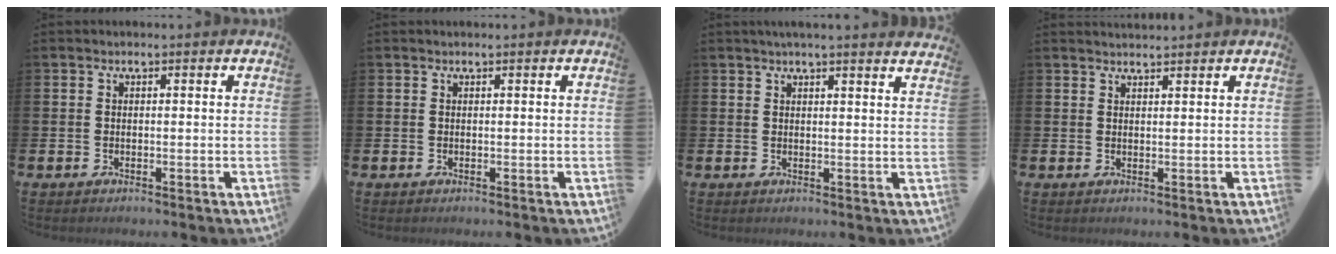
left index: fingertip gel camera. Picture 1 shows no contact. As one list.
[{"total": 0.0}, {"total": 2.8, "force": [2.7, -0.5, 0.4], "torque": [-0.008, -0.016, 0.048]}, {"total": 1.5, "force": [1.5, 0.0, 0.1], "torque": [-0.001, -0.006, 0.026]}]